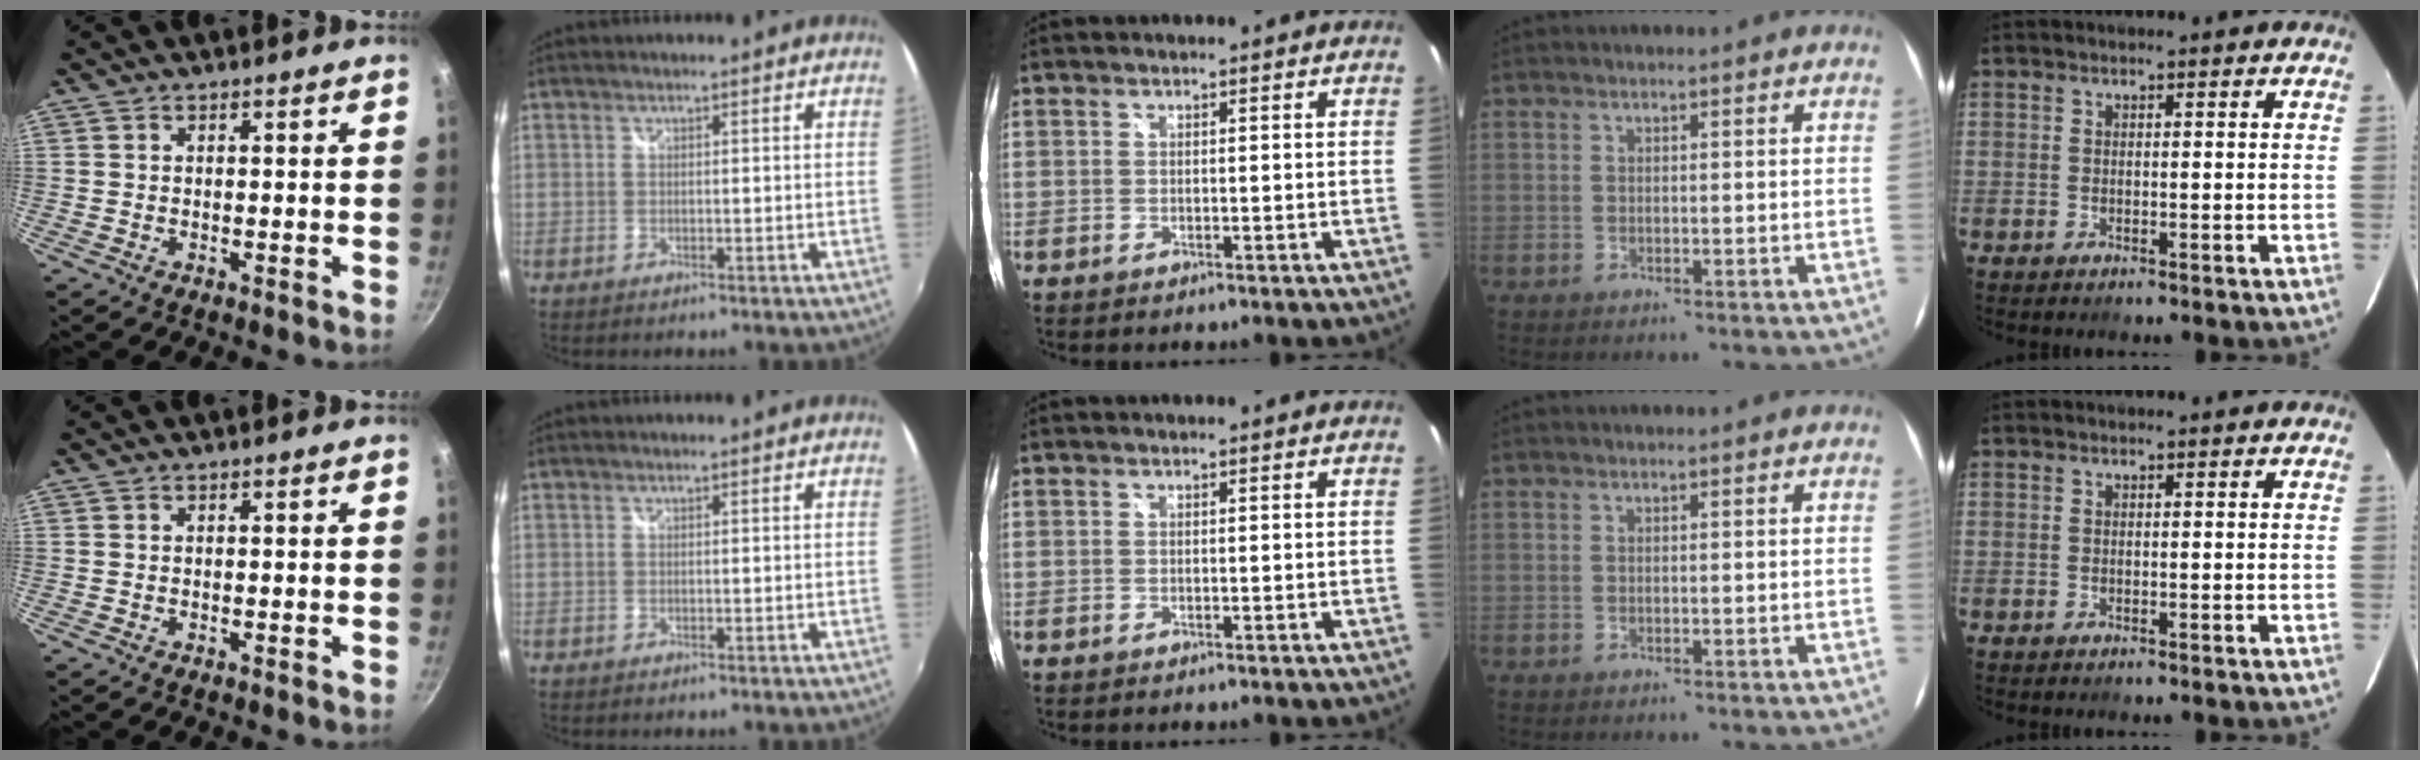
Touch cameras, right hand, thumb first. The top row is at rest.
{}